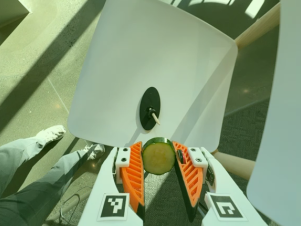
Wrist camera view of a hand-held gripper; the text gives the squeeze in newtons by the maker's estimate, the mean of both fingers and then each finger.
{"total": 9.2, "left": 9.4, "right": 9.0}